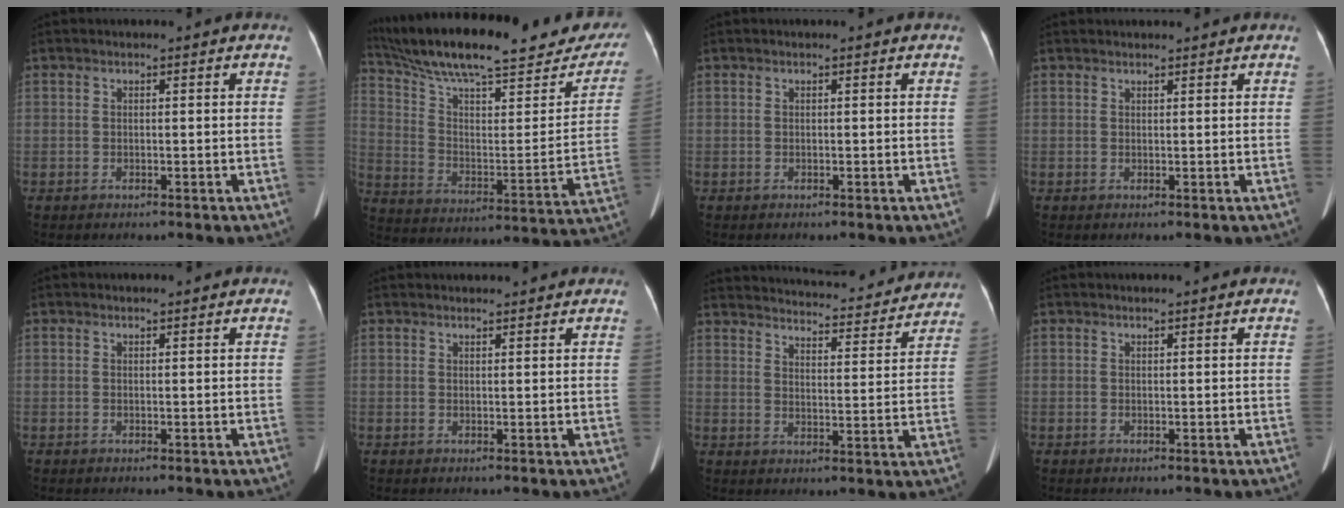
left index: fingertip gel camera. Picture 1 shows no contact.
{"total": 29.7, "force": [25.0, 6.2, 14.7], "torque": [-0.237, -0.048, 0.344]}
{"total": 0.0}
{"total": 4.0, "force": [3.7, 0.5, 1.2], "torque": [-0.011, 0.016, 0.044]}
{"total": 1.1, "force": [1.0, 0.1, 0.4], "torque": [-0.007, -0.001, 0.014]}
{"total": 5.6, "force": [5.4, 0.8, 1.5], "torque": [-0.012, 0.016, 0.061]}
{"total": 24.6, "force": [22.9, 4.9, 7.7], "torque": [-0.119, -0.029, 0.284]}
{"total": 1.9, "force": [1.8, 0.0, 0.8], "torque": [-0.011, 0.005, 0.020]}